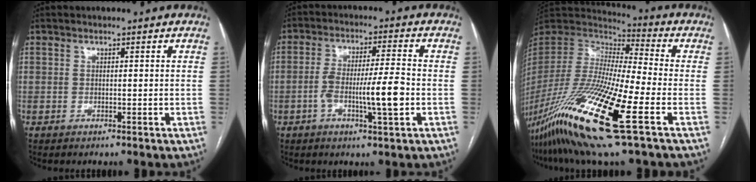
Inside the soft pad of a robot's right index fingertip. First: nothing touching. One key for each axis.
{"total": 8.9, "fx": -2.4, "fy": 0.5, "fz": 8.5, "tx": -0.155, "ty": 0.005, "tz": -0.042}
{"total": 25.8, "fx": -12.2, "fy": 2.3, "fz": 22.5, "tx": -0.467, "ty": -0.072, "tz": -0.233}